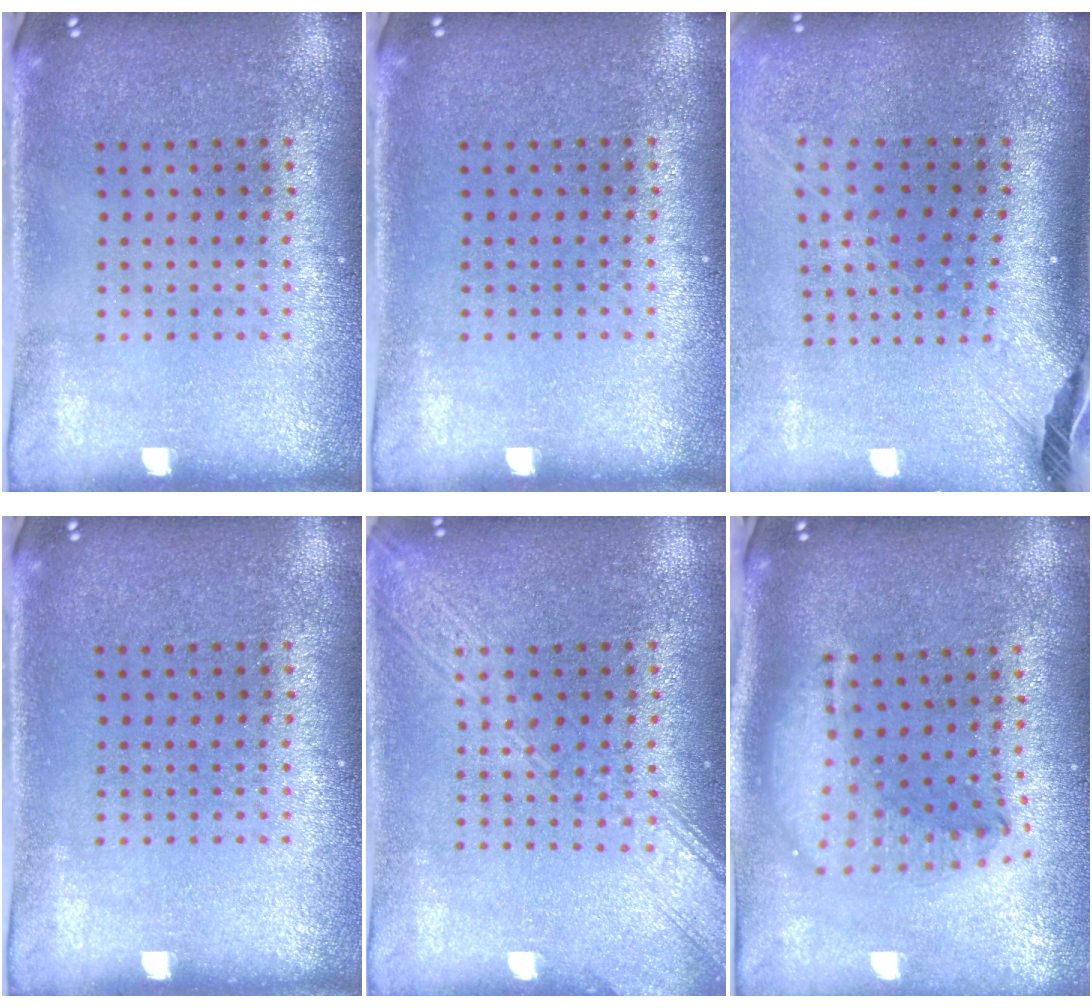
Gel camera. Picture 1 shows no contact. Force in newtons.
{"total": 0.0}
{"total": 2.7, "press": 2.0, "slide": 1.8}
{"total": 0.0}
{"total": 3.5, "press": 3.4, "slide": 0.5}
{"total": 2.3, "press": 1.7, "slide": 1.5}